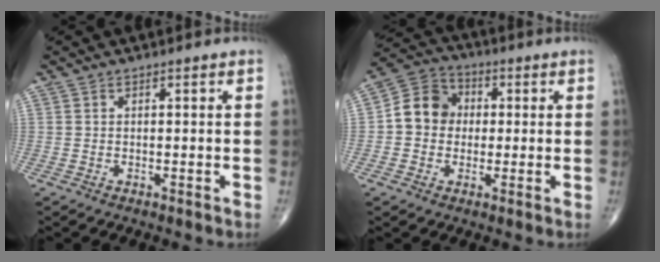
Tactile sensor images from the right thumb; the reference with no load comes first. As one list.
[{"total": 9.1, "force": [0.2, 7.9, 4.4], "torque": [-0.057, 0.026, -0.010]}]